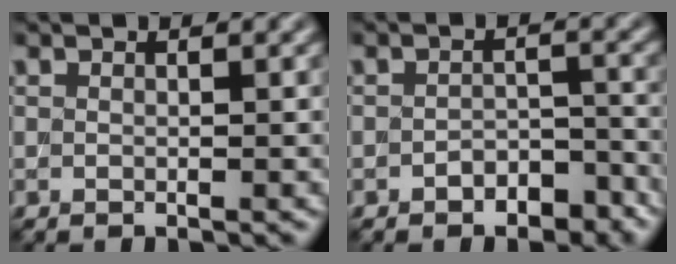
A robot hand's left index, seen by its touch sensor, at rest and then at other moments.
{"total": 2.9, "force": [-2.0, 1.5, 1.5], "torque": [-0.027, 0.006, -0.029]}